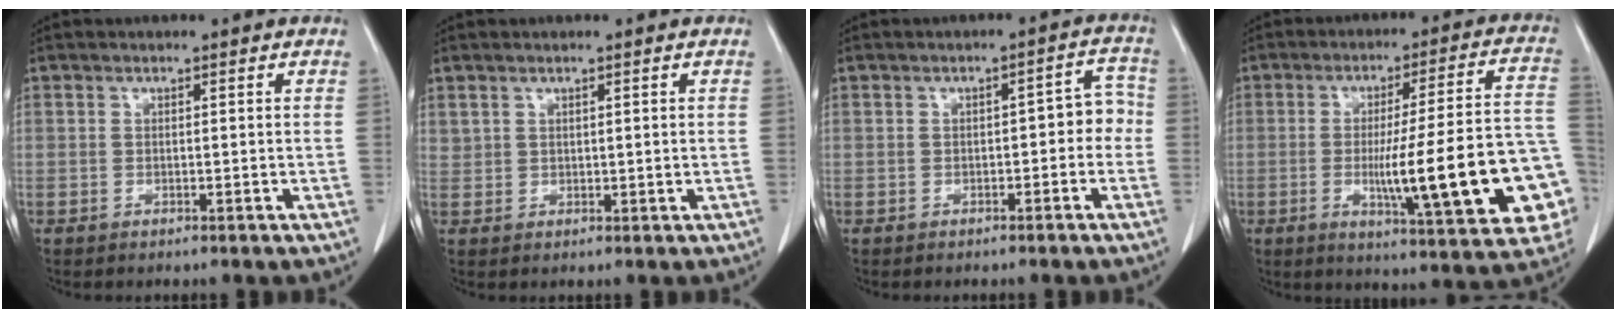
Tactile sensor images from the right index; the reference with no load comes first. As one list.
[{"total": 1.1, "force": [0.8, 0.7, 0.2], "torque": [-0.004, 0.004, 0.018]}, {"total": 4.3, "force": [-0.6, 2.1, 3.7], "torque": [-0.036, 0.033, -0.006]}, {"total": 21.0, "force": [-4.8, 2.1, 20.3], "torque": [-0.202, 0.019, -0.057]}]